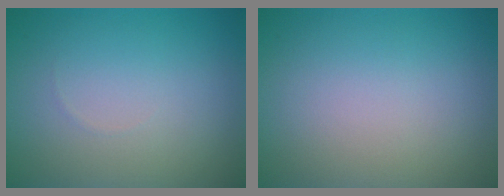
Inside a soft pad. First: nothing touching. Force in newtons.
{"total": 0.0}